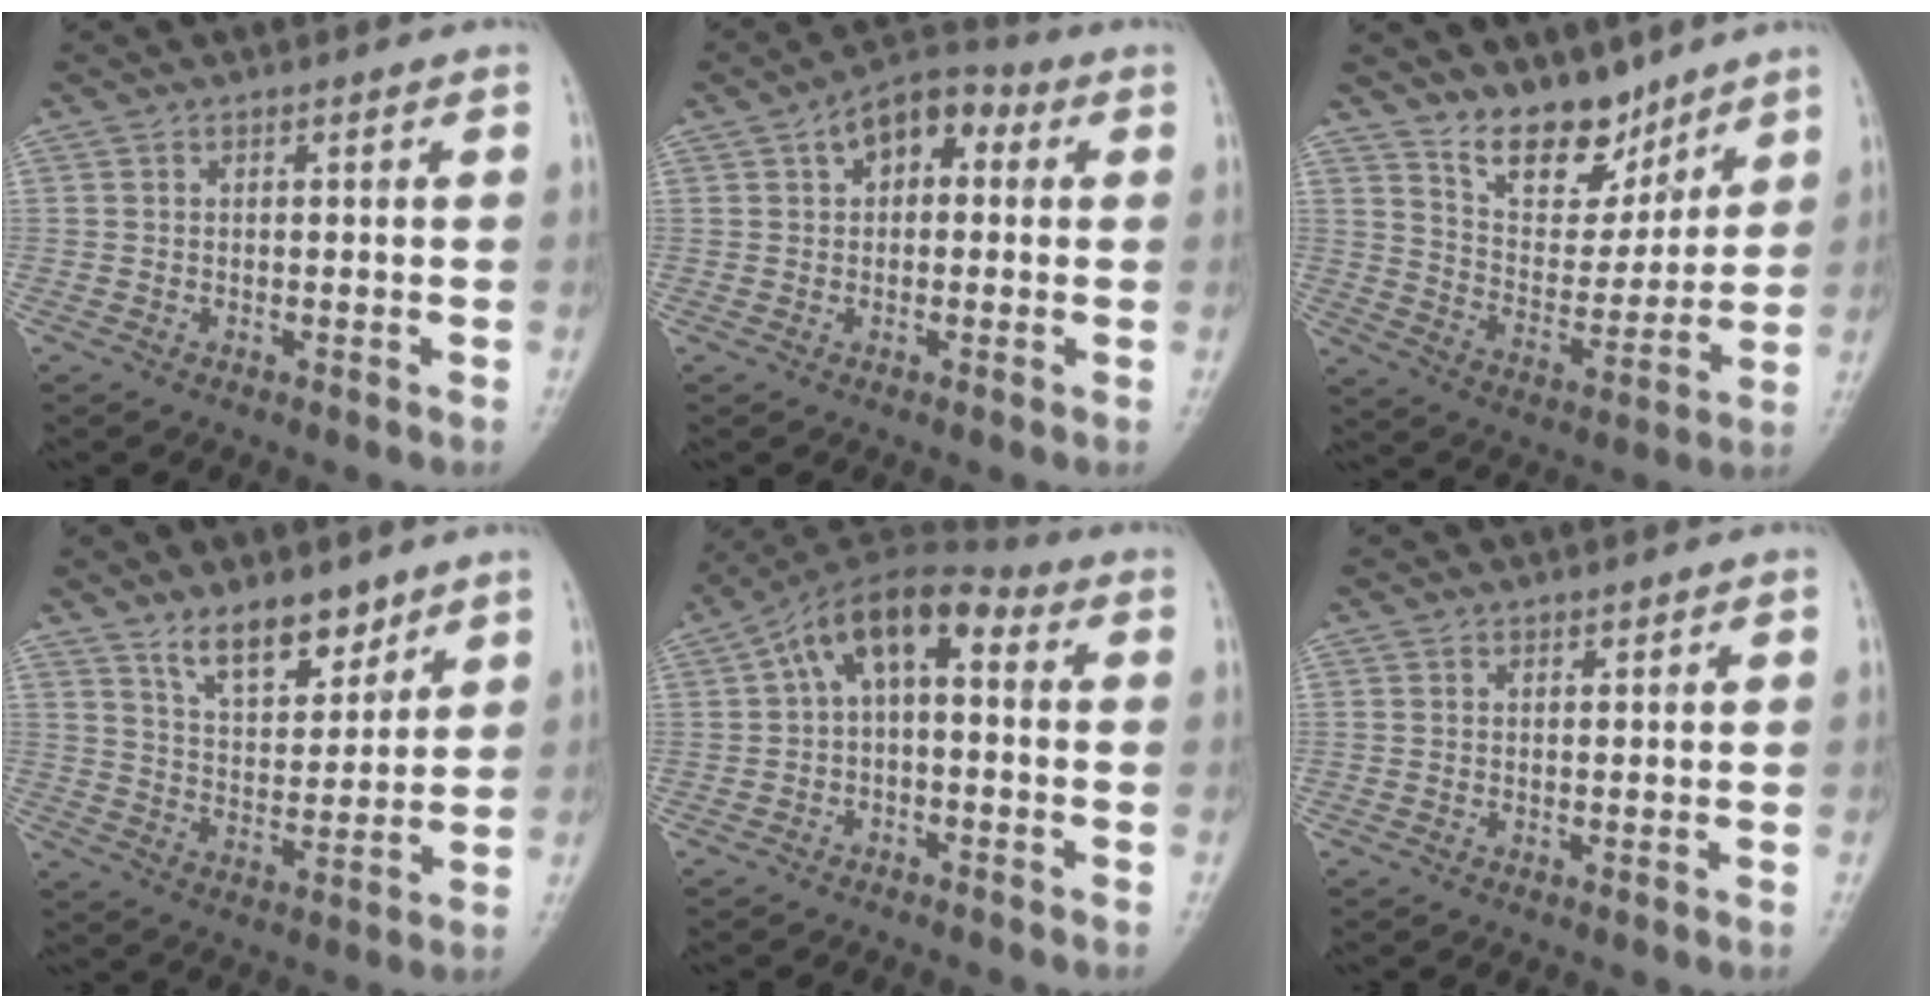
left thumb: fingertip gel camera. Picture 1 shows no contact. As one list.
[{"total": 8.4, "force": [2.2, 5.3, 6.1], "torque": [-0.067, 0.026, 0.022]}, {"total": 12.3, "force": [9.7, 5.9, 4.6], "torque": [-0.039, -0.077, 0.177]}, {"total": 10.2, "force": [7.4, 4.5, 5.4], "torque": [-0.054, -0.057, 0.131]}, {"total": 10.1, "force": [1.3, 5.3, 8.5], "torque": [-0.128, 0.042, 0.007]}, {"total": 0.6, "force": [0.6, 0.2, 0.0], "torque": [0.001, -0.005, 0.009]}]